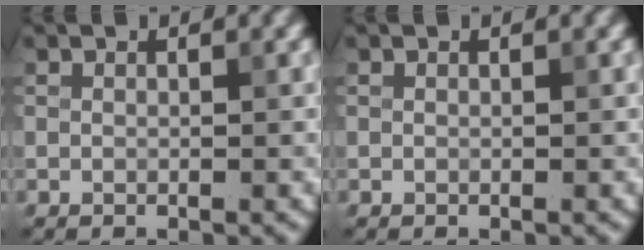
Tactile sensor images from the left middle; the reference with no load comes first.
{"total": 0.0}